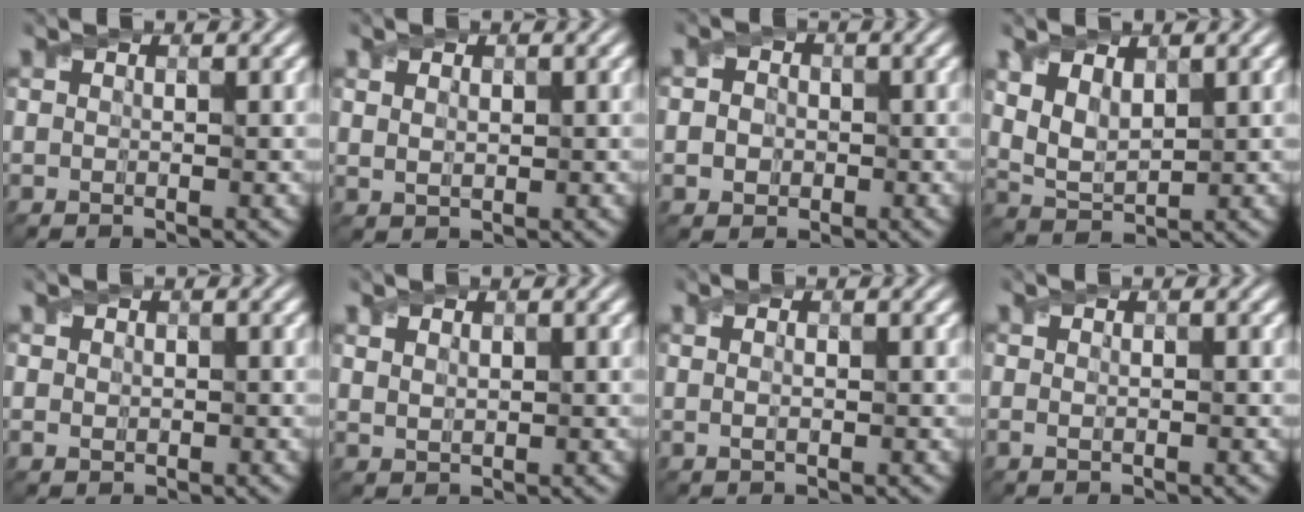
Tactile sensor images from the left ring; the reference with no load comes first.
{"total": 1.5, "force": [0.7, 0.9, 1.0], "torque": [-0.018, -0.002, 0.021]}
{"total": 2.9, "force": [0.0, 2.5, 1.3], "torque": [-0.002, 0.012, -0.020]}
{"total": 3.9, "force": [1.8, 2.1, 2.7], "torque": [-0.065, -0.005, 0.041]}
{"total": 1.2, "force": [0.1, 1.1, 0.6], "torque": [-0.008, -0.002, 0.002]}
{"total": 1.3, "force": [0.8, 0.8, 0.7], "torque": [-0.015, -0.002, 0.023]}
{"total": 1.1, "force": [0.1, 0.5, 1.0], "torque": [-0.014, -0.003, 0.005]}
{"total": 1.0, "force": [-0.1, 0.5, 0.9], "torque": [-0.016, -0.003, 0.002]}